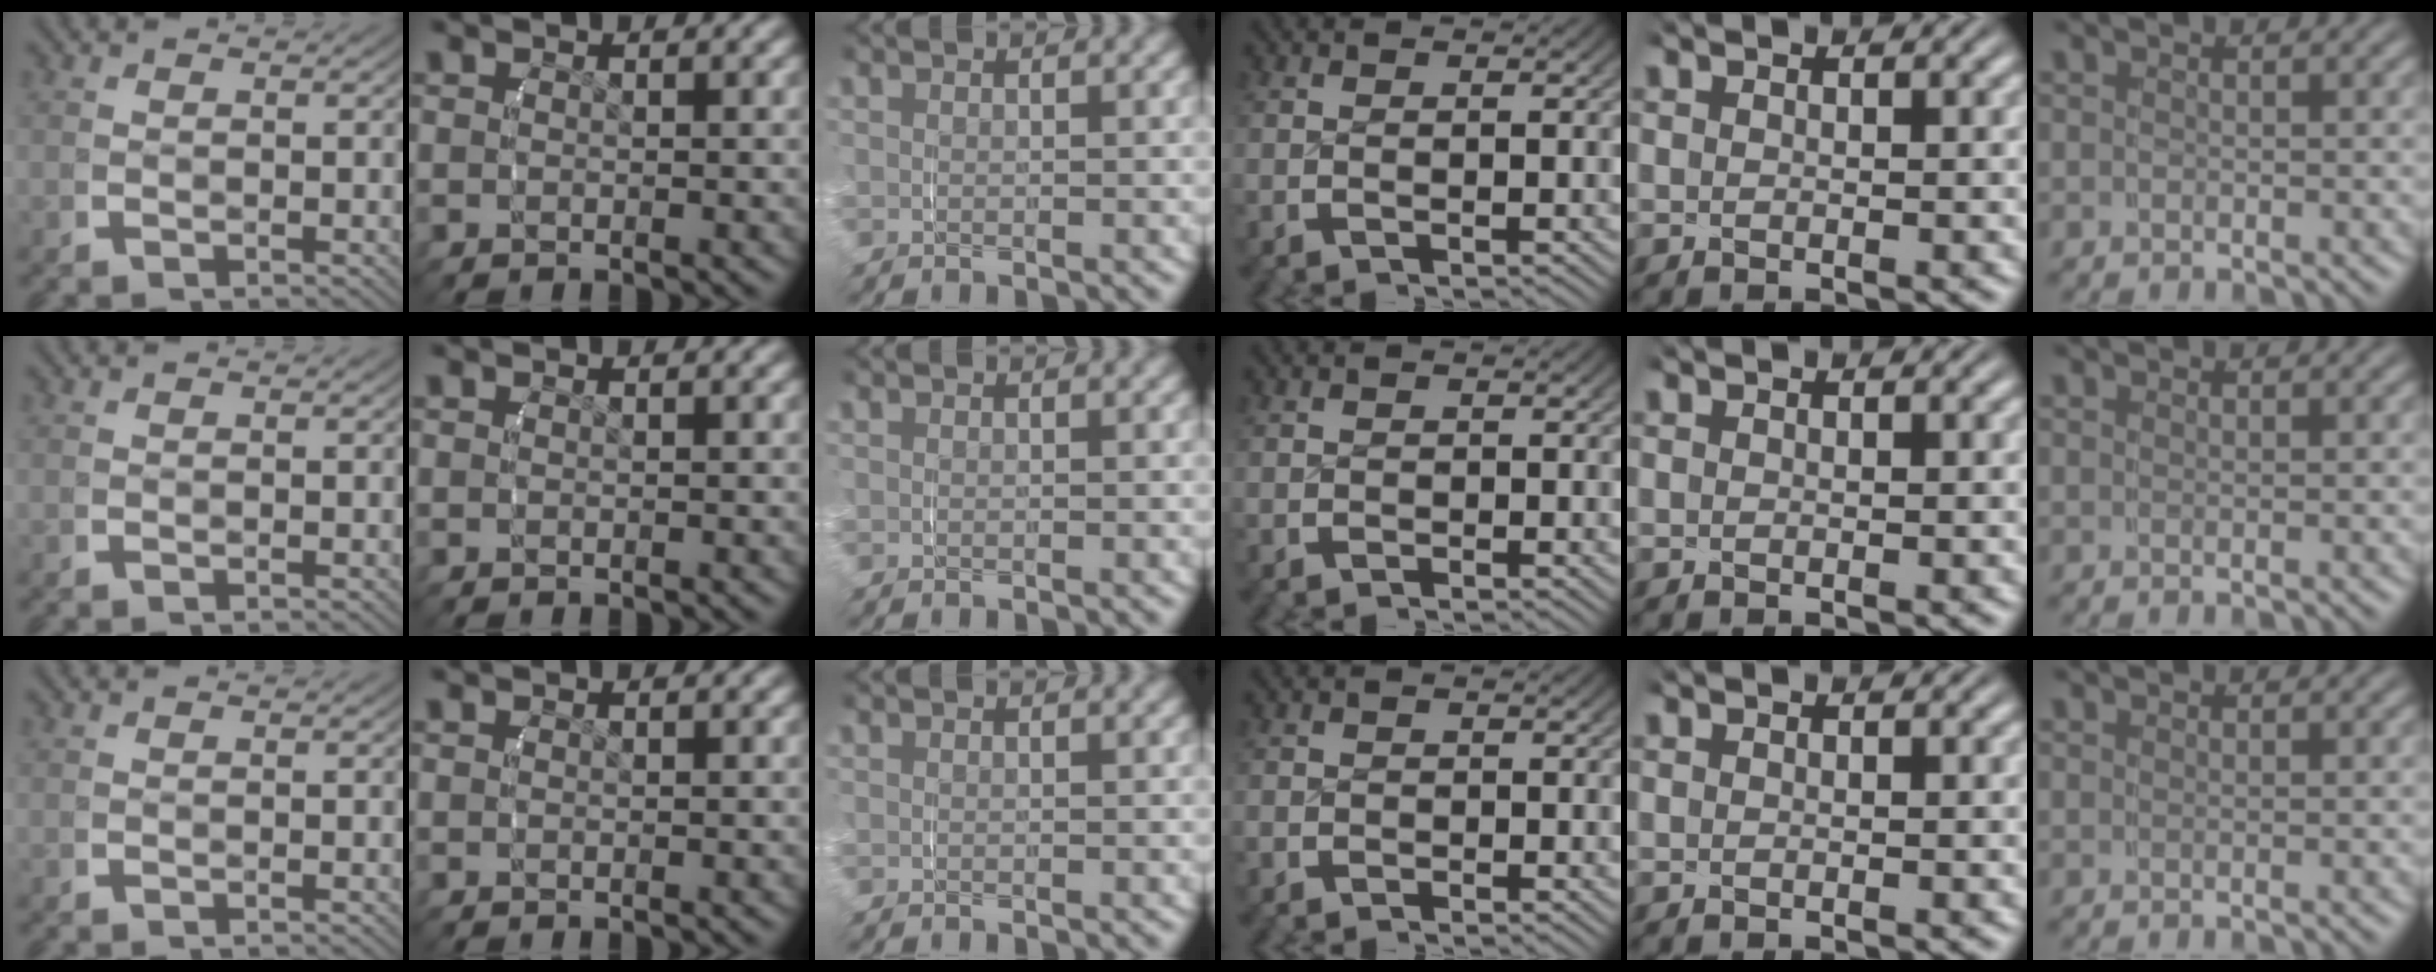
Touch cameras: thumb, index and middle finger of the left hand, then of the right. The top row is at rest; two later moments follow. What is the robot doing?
{"motion": "grasp_and_lifting", "object": "towel"}